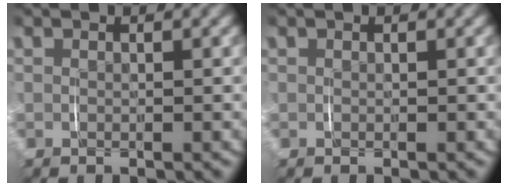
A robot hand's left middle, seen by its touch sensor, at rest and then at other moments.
{"total": 0.0}